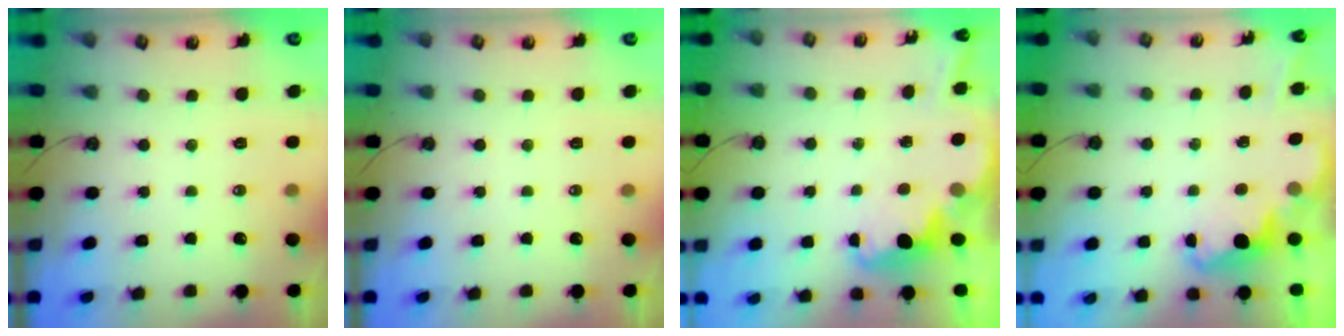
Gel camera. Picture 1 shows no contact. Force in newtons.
{"total": 0.0}
{"total": 3.7, "press": 3.6, "slide": 0.6}
{"total": 2.3, "press": 2.2, "slide": 0.6}